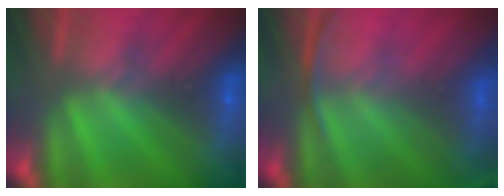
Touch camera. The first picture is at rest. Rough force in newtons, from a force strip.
{"total": 2.2}